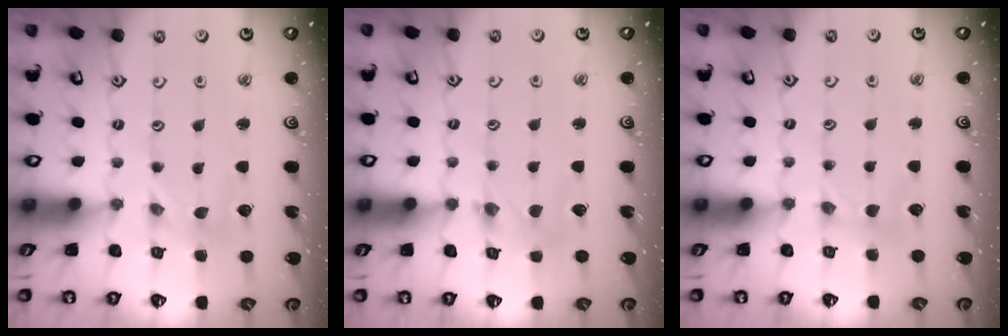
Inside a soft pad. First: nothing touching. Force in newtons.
{"total": 1.4, "press": 1.3, "slide": 0.3}
{"total": 2.3, "press": 2.3, "slide": 0.3}